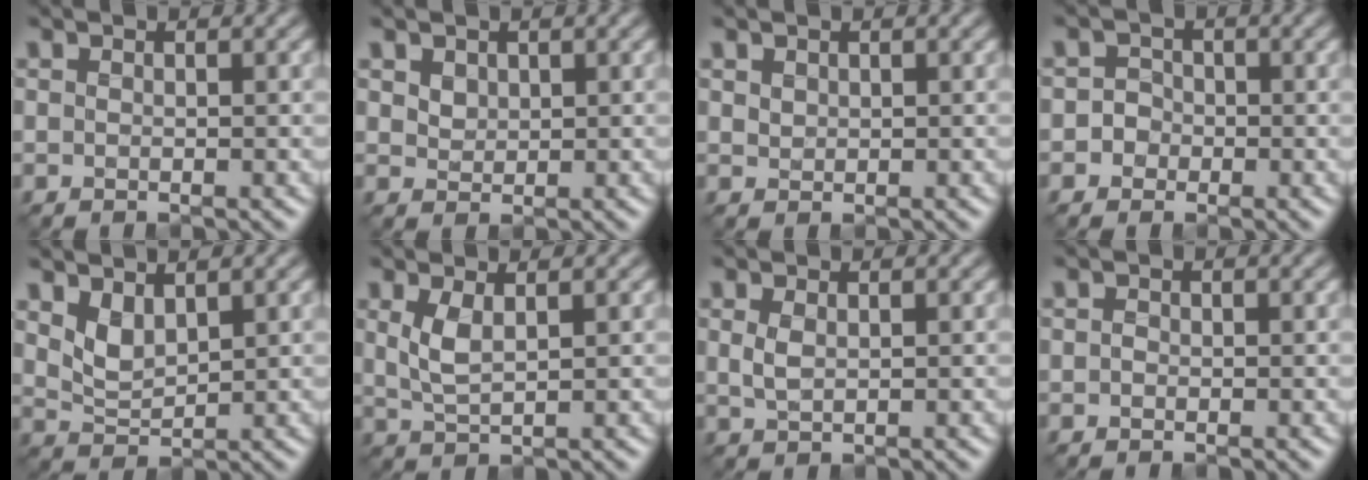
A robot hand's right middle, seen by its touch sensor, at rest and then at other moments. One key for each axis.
{"total": 1.8, "fx": 0.9, "fy": 1.3, "fz": 0.9, "tx": -0.022, "ty": -0.003, "tz": 0.022}
{"total": 0.8, "fx": 0.5, "fy": 0.6, "fz": 0.3, "tx": -0.008, "ty": -0.002, "tz": 0.009}
{"total": 2.1, "fx": -0.6, "fy": 2.0, "fz": 0.5, "tx": 0.018, "ty": 0.006, "tz": -0.025}
{"total": 2.5, "fx": 1.2, "fy": 1.3, "fz": 1.7, "tx": -0.041, "ty": -0.009, "tz": 0.026}
{"total": 2.2, "fx": 0.6, "fy": 0.8, "fz": 2.0, "tx": -0.050, "ty": -0.005, "tz": 0.015}
{"total": 1.2, "fx": 0.1, "fy": 0.6, "fz": 1.1, "tx": -0.028, "ty": -0.002, "tz": 0.006}
{"total": 0.6, "fx": -0.2, "fy": 0.5, "fz": 0.2, "tx": -0.003, "ty": -0.001, "tz": -0.011}